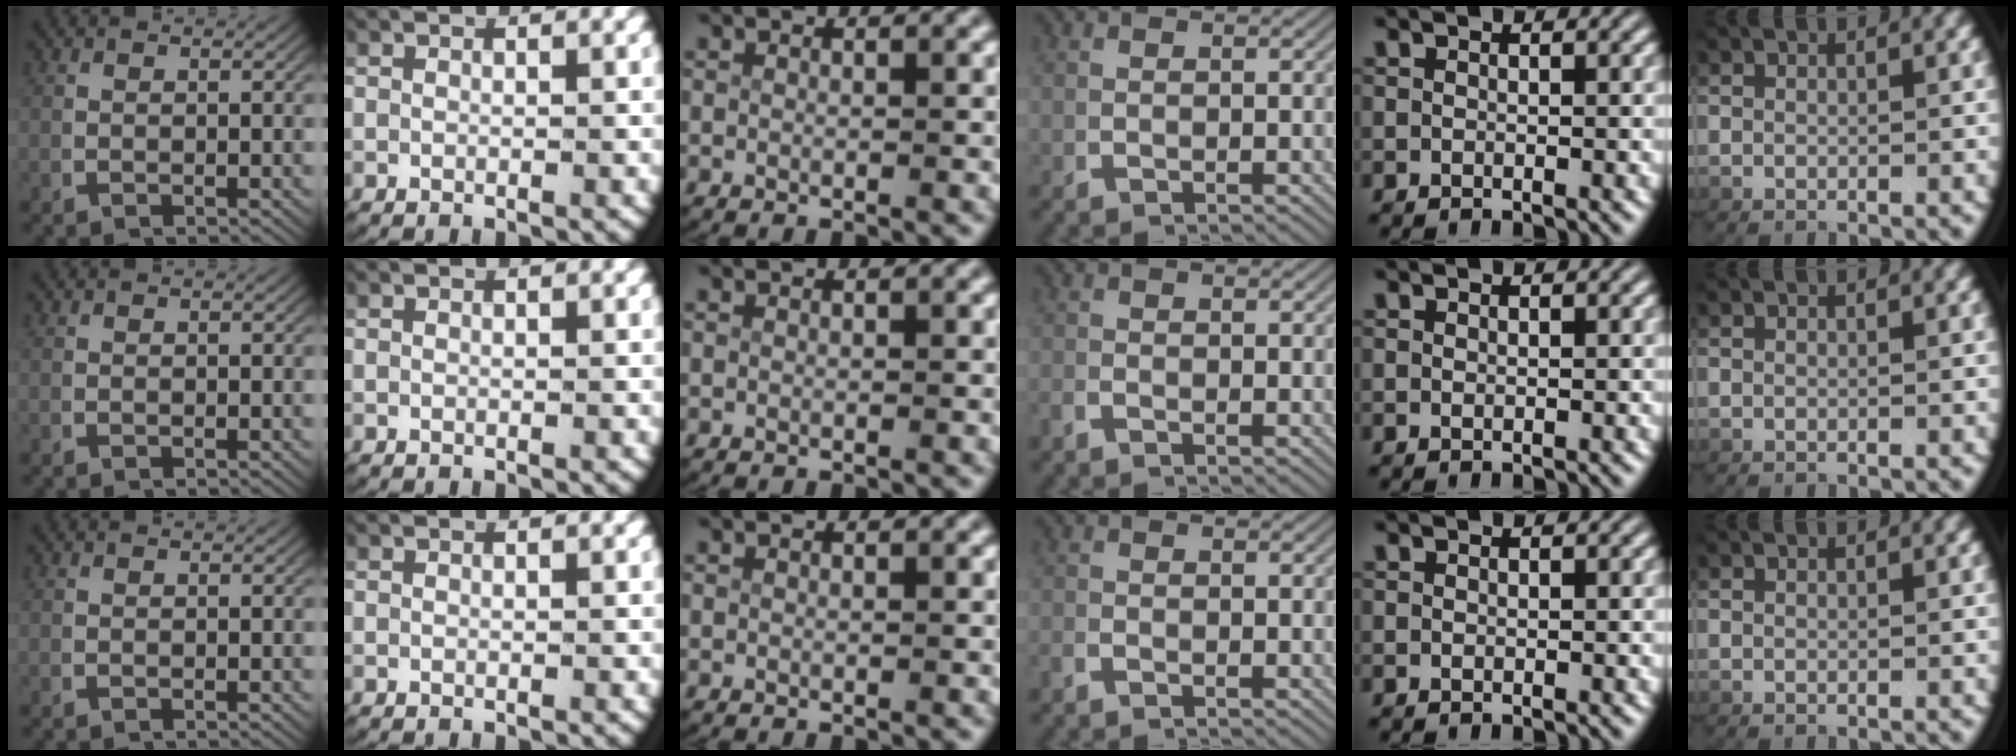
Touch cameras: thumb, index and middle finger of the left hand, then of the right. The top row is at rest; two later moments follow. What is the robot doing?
{"motion": "lift_and_place", "object": "paper"}